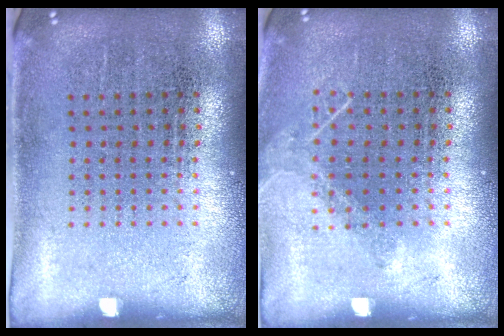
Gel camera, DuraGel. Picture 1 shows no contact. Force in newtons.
{"total": 1.0, "press": 0.9, "slide": 0.2}